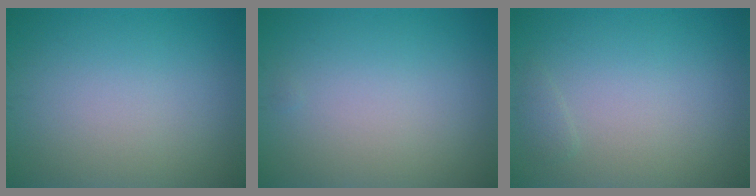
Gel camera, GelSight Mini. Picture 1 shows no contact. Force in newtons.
{"total": 0.0}
{"total": 0.6, "press": 0.6, "slide": 0.1}